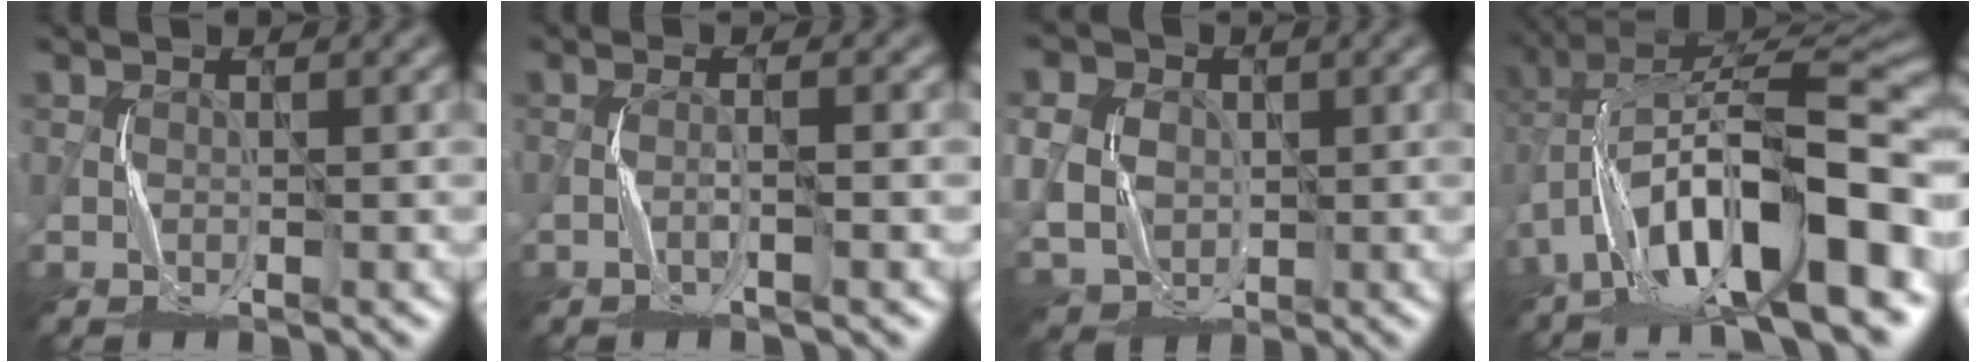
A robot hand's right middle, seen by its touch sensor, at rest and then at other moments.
{"total": 1.5, "force": [-0.6, -0.3, 1.3], "torque": [-0.025, 0.006, -0.016]}
{"total": 8.0, "force": [1.0, 6.8, 4.1], "torque": [-0.090, 0.015, -0.002]}
{"total": 15.7, "force": [-4.8, 5.2, 14.0], "torque": [-0.215, 0.035, -0.079]}